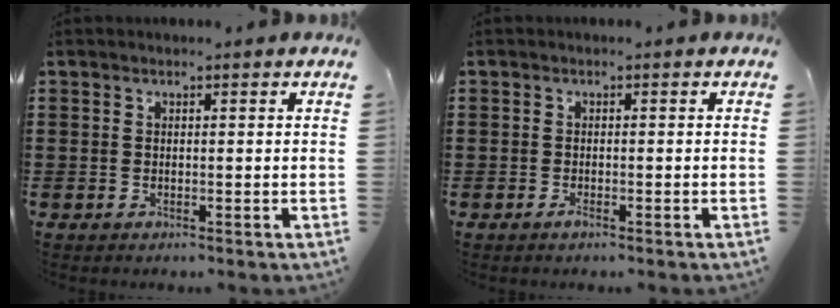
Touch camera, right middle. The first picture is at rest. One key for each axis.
{"total": 0.8, "fx": -0.6, "fy": 0.3, "fz": 0.4, "tx": -0.009, "ty": -0.004, "tz": -0.011}